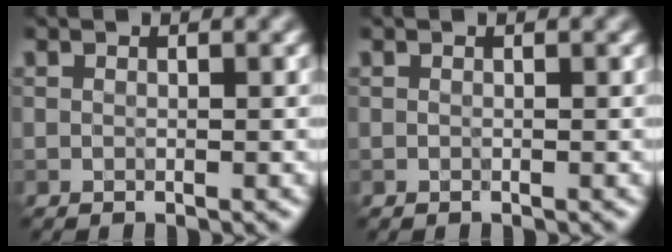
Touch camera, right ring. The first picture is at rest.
{"total": 0.0}